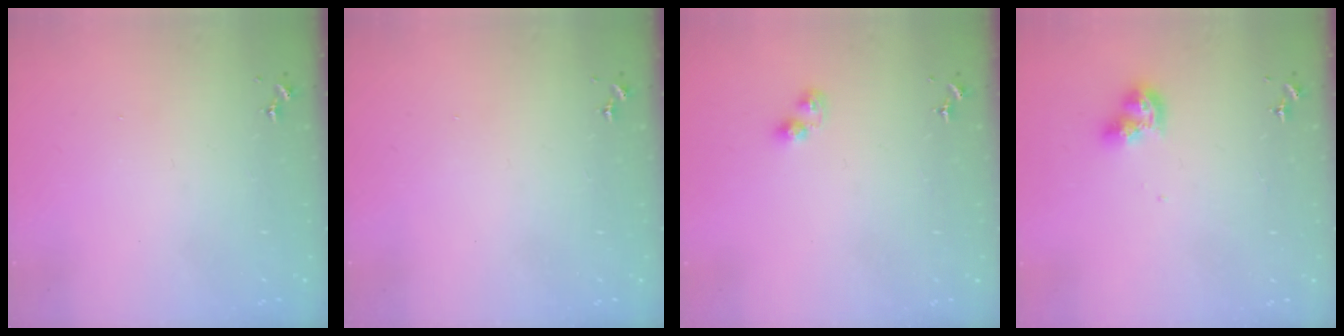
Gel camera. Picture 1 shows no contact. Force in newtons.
{"total": 0.0}
{"total": 5.1, "press": 5.1, "slide": 0.1}
{"total": 9.8, "press": 9.7, "slide": 1.0}